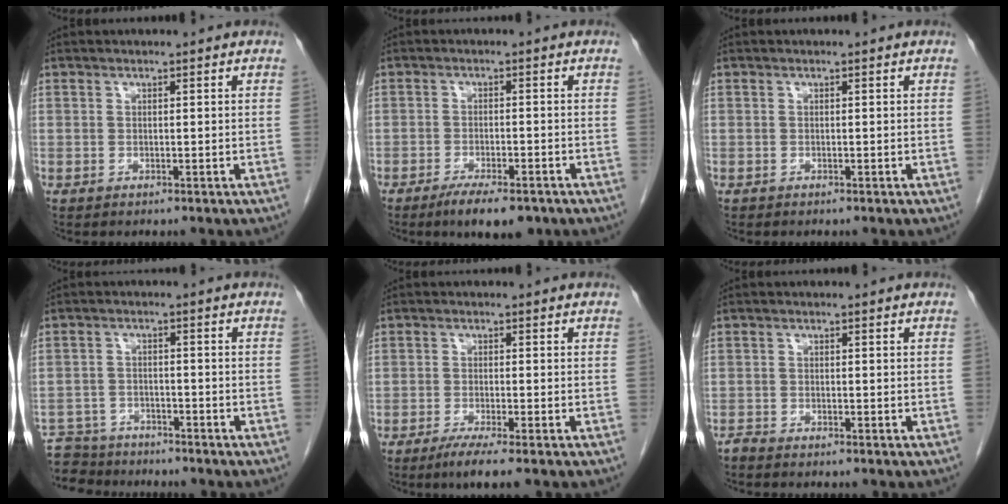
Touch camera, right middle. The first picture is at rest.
{"total": 6.7, "force": [-4.8, 1.7, 4.4], "torque": [-0.066, -0.010, -0.071]}
{"total": 0.0}
{"total": 8.2, "force": [-7.6, 2.8, 0.7], "torque": [-0.011, 0.006, -0.128]}
{"total": 3.9, "force": [-2.6, -0.3, 2.8], "torque": [-0.052, -0.013, -0.049]}
{"total": 1.1, "force": [-1.1, 0.0, 0.1], "torque": [-0.005, -0.002, -0.023]}